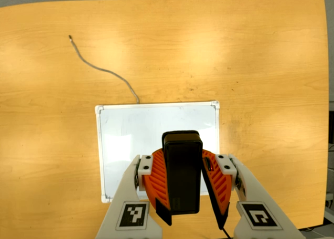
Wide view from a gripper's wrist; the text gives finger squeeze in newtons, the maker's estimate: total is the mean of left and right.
{"total": 7.7, "left": 8.2, "right": 7.2}